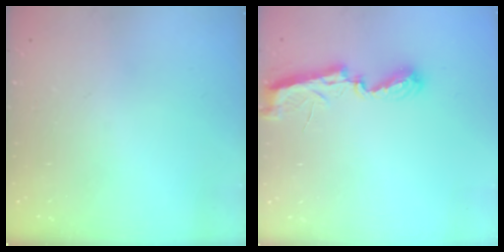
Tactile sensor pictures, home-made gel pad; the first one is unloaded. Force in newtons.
{"total": 7.2, "press": 7.2, "slide": 0.1}